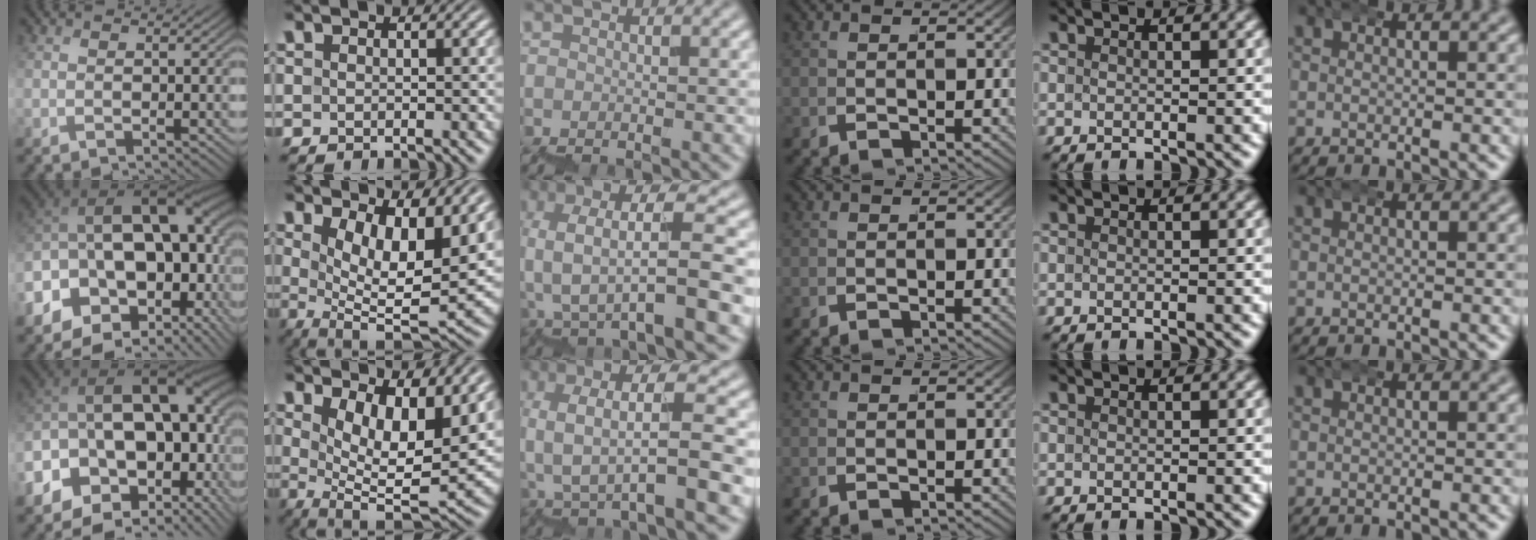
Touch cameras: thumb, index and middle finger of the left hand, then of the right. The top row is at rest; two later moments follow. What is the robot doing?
{"motion": "wrap", "object": "bubble wrap"}